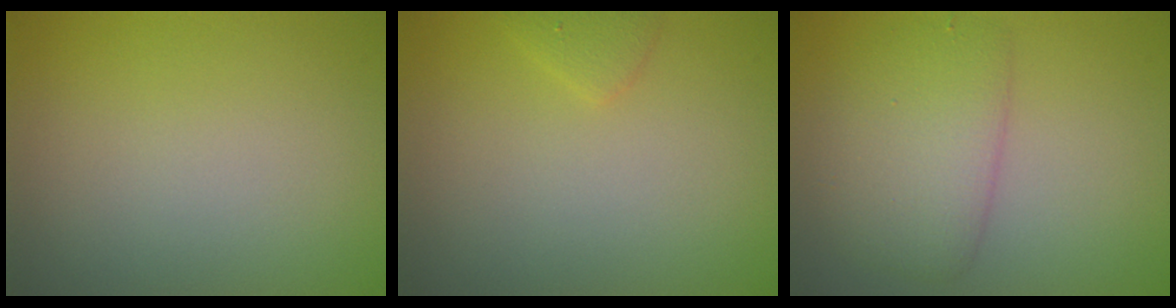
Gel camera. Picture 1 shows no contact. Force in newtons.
{"total": 1.1, "press": 1.0, "slide": 0.1}
{"total": 4.3, "press": 4.3, "slide": 0.0}